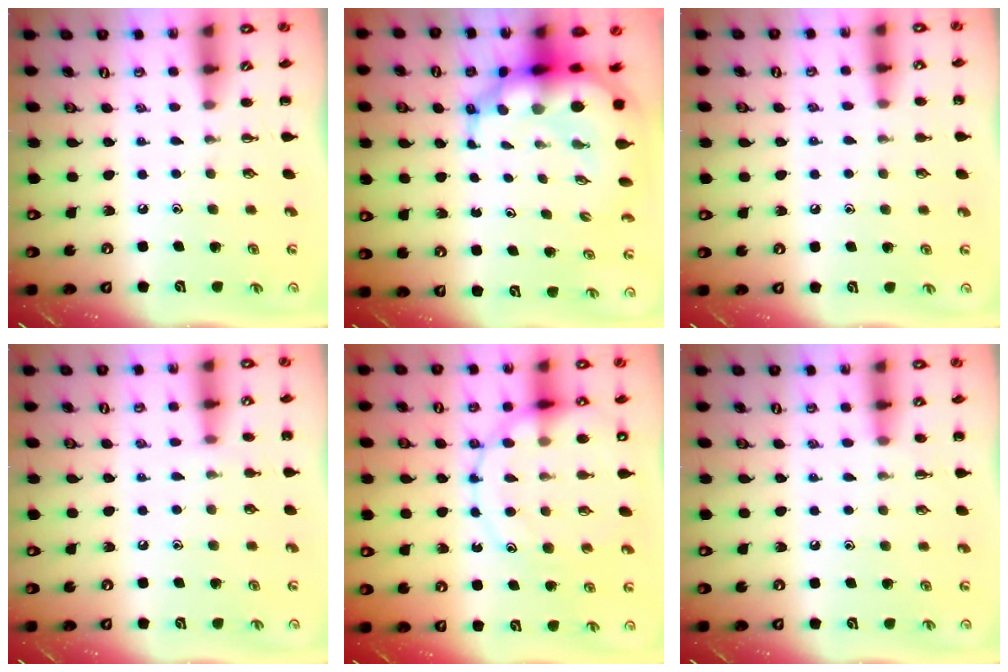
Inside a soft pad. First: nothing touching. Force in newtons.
{"total": 10.9, "press": 10.5, "slide": 2.7}
{"total": 6.5, "press": 6.1, "slide": 2.2}
{"total": 4.8, "press": 4.5, "slide": 1.6}
{"total": 16.5, "press": 16.3, "slide": 2.6}
{"total": 7.3, "press": 6.9, "slide": 2.5}